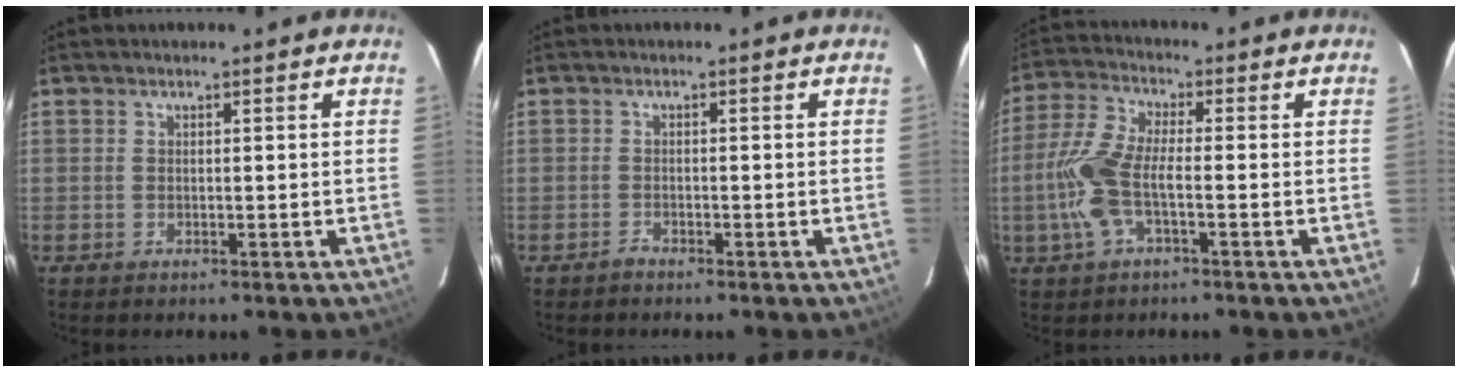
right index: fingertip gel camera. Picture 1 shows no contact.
{"total": 0.9, "force": [-0.8, 0.3, 0.0], "torque": [0.000, 0.004, -0.017]}
{"total": 9.7, "force": [-2.3, 3.2, 8.9], "torque": [-0.207, 0.005, -0.049]}